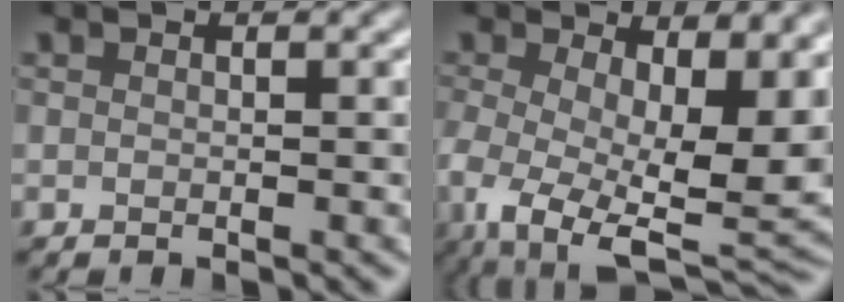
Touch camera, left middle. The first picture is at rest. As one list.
[{"total": 14.2, "force": [-1.4, 7.5, 12.0], "torque": [-0.203, -0.038, -0.002]}]